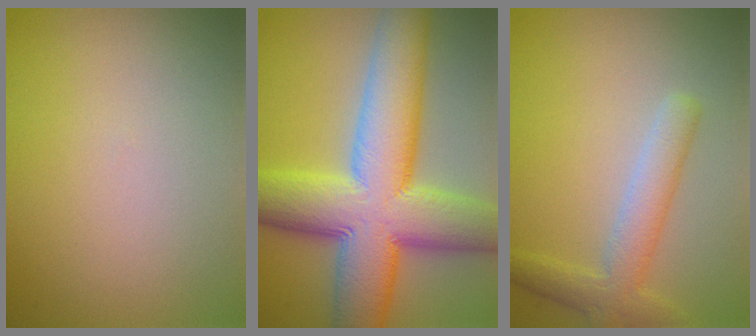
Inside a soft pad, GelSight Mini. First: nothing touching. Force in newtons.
{"total": 13.4, "press": 13.4, "slide": 0.5}
{"total": 3.6, "press": 3.6, "slide": 0.2}